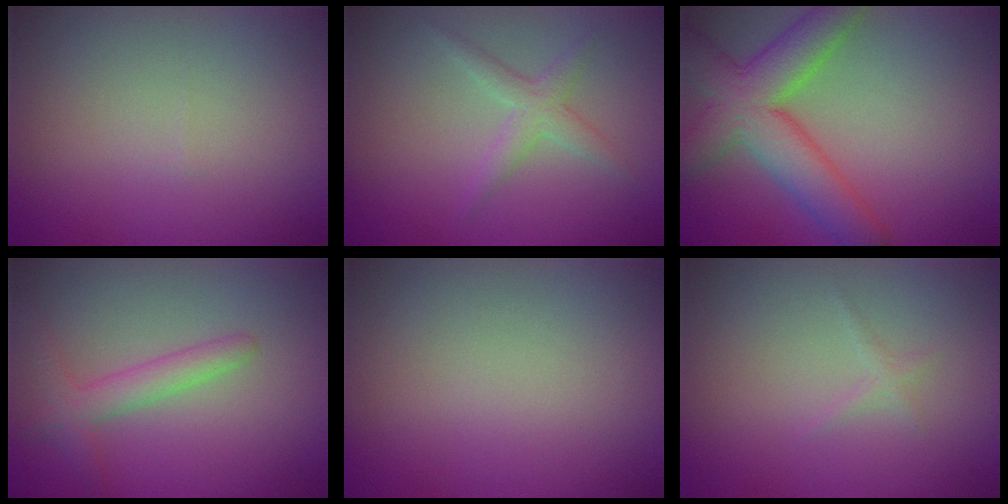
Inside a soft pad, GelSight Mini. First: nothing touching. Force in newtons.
{"total": 2.1, "press": 2.1, "slide": 0.0}
{"total": 7.3, "press": 7.3, "slide": 0.4}
{"total": 2.4, "press": 2.4, "slide": 0.1}
{"total": 0.0}
{"total": 0.7, "press": 0.7, "slide": 0.1}